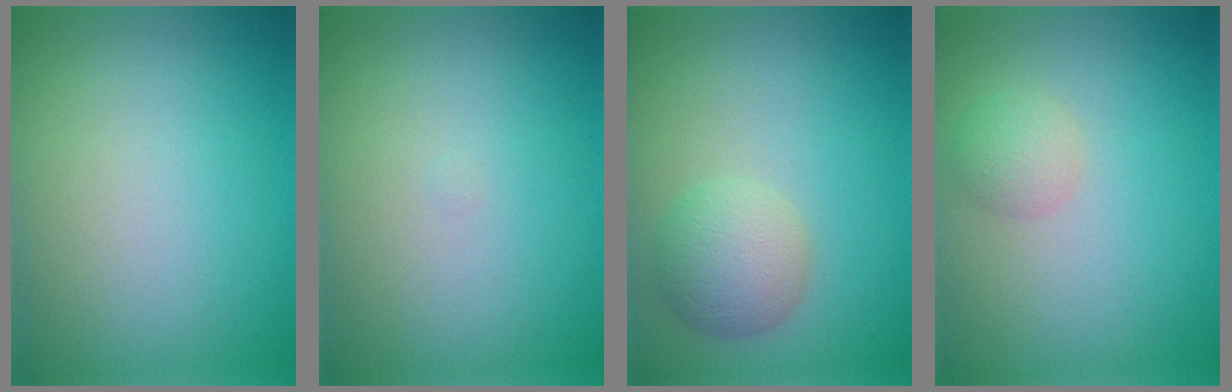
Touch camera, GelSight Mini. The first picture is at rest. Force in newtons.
{"total": 0.0}
{"total": 3.5, "press": 3.5, "slide": 0.1}
{"total": 1.9, "press": 1.9, "slide": 0.1}